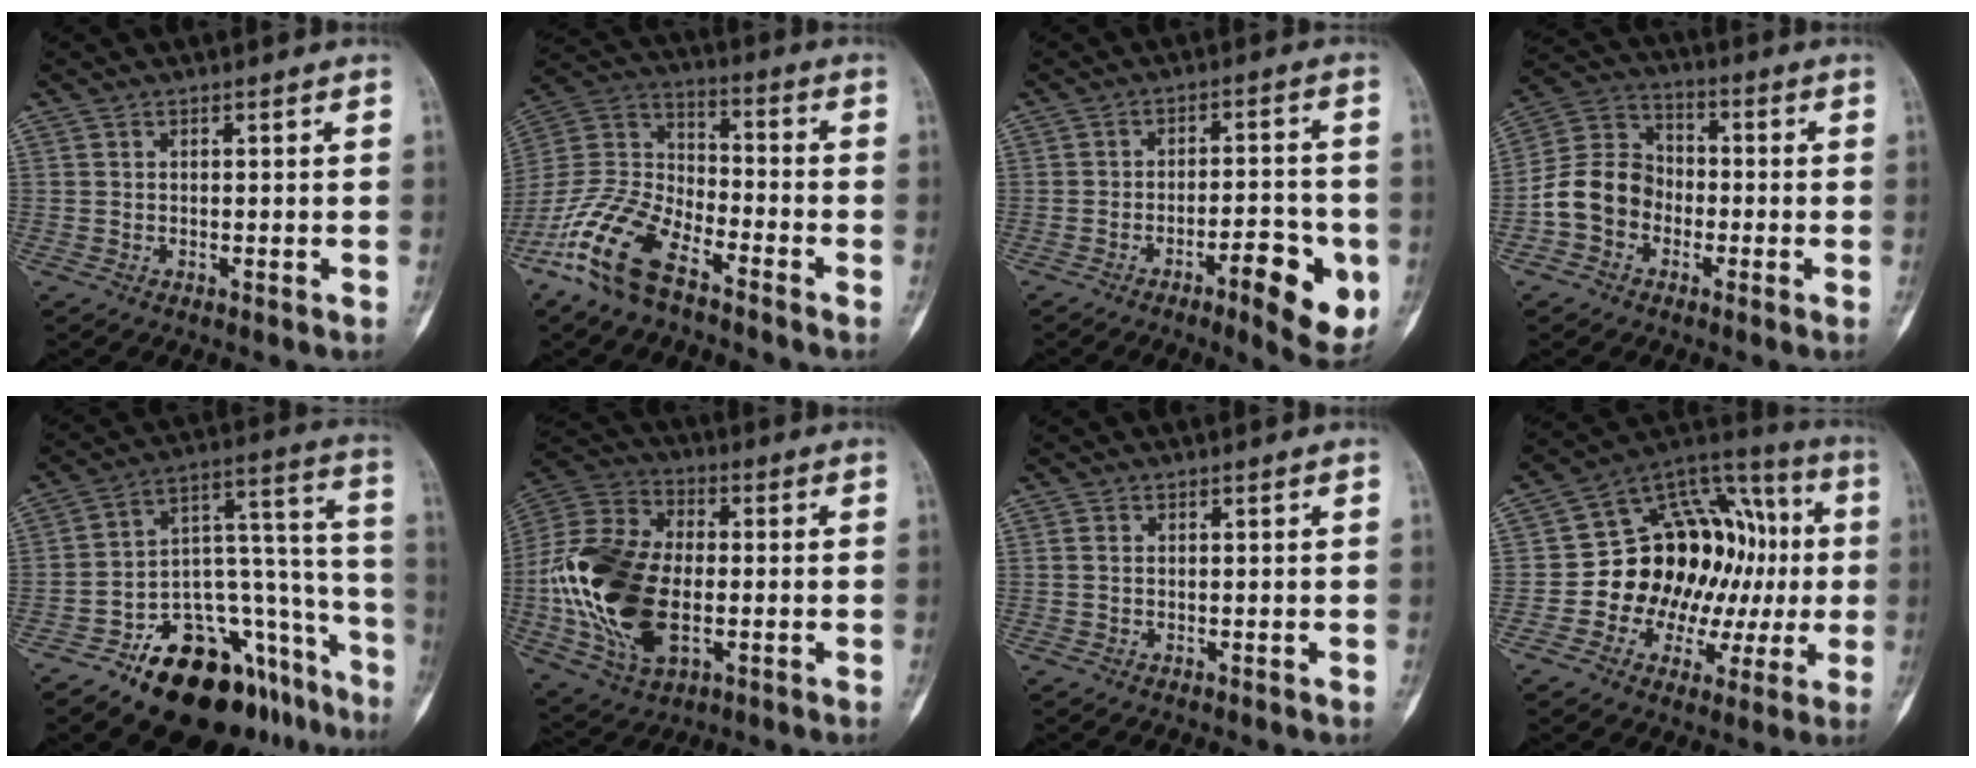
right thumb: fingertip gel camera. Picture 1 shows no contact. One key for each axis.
{"total": 15.8, "fx": -10.1, "fy": 7.0, "fz": 10.0, "tx": -0.206, "ty": 0.054, "tz": -0.203}
{"total": 11.7, "fx": -4.6, "fy": 3.6, "fz": 10.2, "tx": -0.123, "ty": 0.018, "tz": -0.061}
{"total": 10.5, "fx": -3.2, "fy": 8.6, "fz": 5.1, "tx": -0.083, "ty": 0.039, "tz": -0.071}
{"total": 25.9, "fx": -14.9, "fy": 13.3, "fz": 16.4, "tx": -0.139, "ty": 0.134, "tz": -0.215}
{"total": 22.4, "fx": -2.5, "fy": 13.3, "fz": 17.9, "tx": -0.364, "ty": 0.005, "tz": -0.041}
{"total": 0.6, "fx": 0.1, "fy": 0.4, "fz": 0.5, "tx": -0.011, "ty": 0.001, "tz": 0.003}
{"total": 22.6, "fx": -0.8, "fy": 16.4, "fz": 15.6, "tx": -0.156, "ty": 0.056, "tz": -0.002}